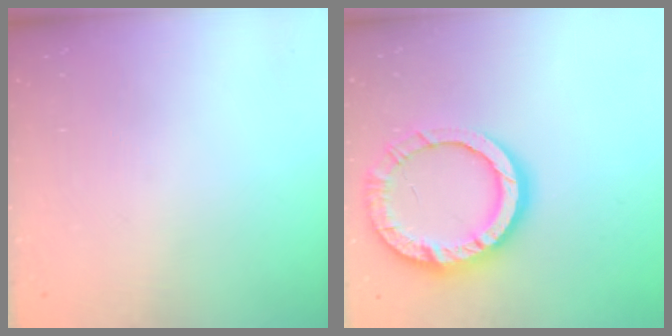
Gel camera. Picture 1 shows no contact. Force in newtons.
{"total": 17.0, "press": 17.0, "slide": 1.3}